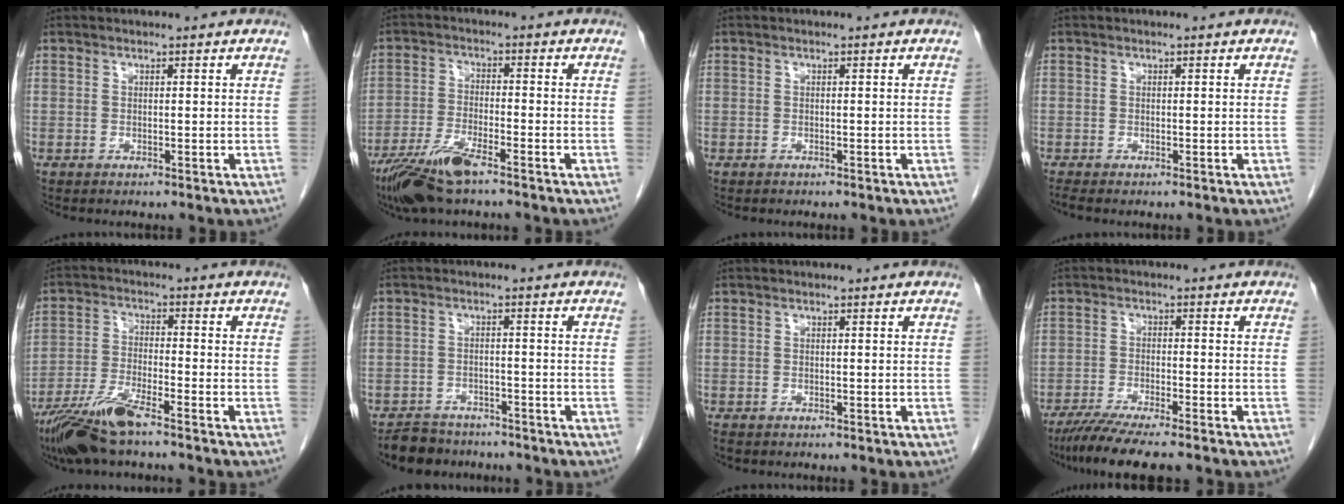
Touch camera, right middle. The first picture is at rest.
{"total": 8.6, "force": [-6.1, 1.5, 5.9], "torque": [-0.121, -0.020, -0.114]}
{"total": 0.0}
{"total": 0.5, "force": [-0.5, -0.2, 0.2], "torque": [-0.007, -0.002, -0.011]}
{"total": 9.1, "force": [-6.8, 1.0, 6.0], "torque": [-0.125, -0.024, -0.129]}
{"total": 5.9, "force": [-5.2, 2.7, 0.7], "torque": [-0.010, -0.002, -0.082]}
{"total": 1.1, "force": [-0.8, 0.6, 0.4], "torque": [-0.009, -0.001, -0.013]}
{"total": 8.8, "force": [-7.2, 0.3, 5.1], "torque": [-0.077, -0.023, -0.118]}